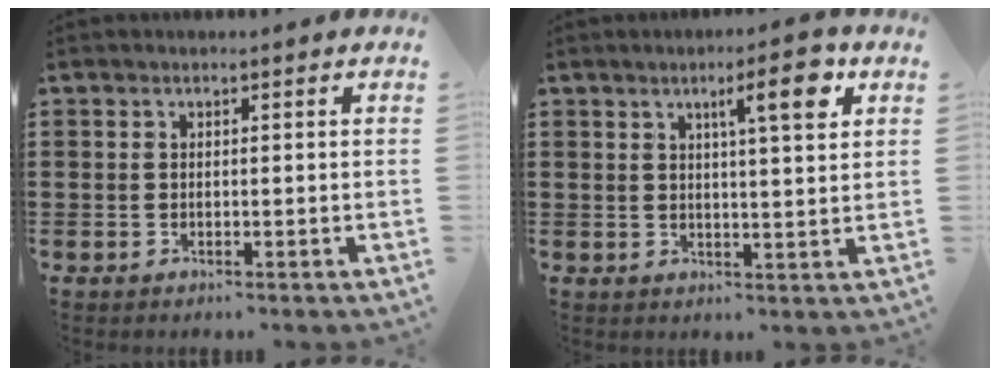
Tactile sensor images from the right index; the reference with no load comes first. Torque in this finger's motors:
{"motor_torque": [0.84, 0.20, 0.18, 0.10]}